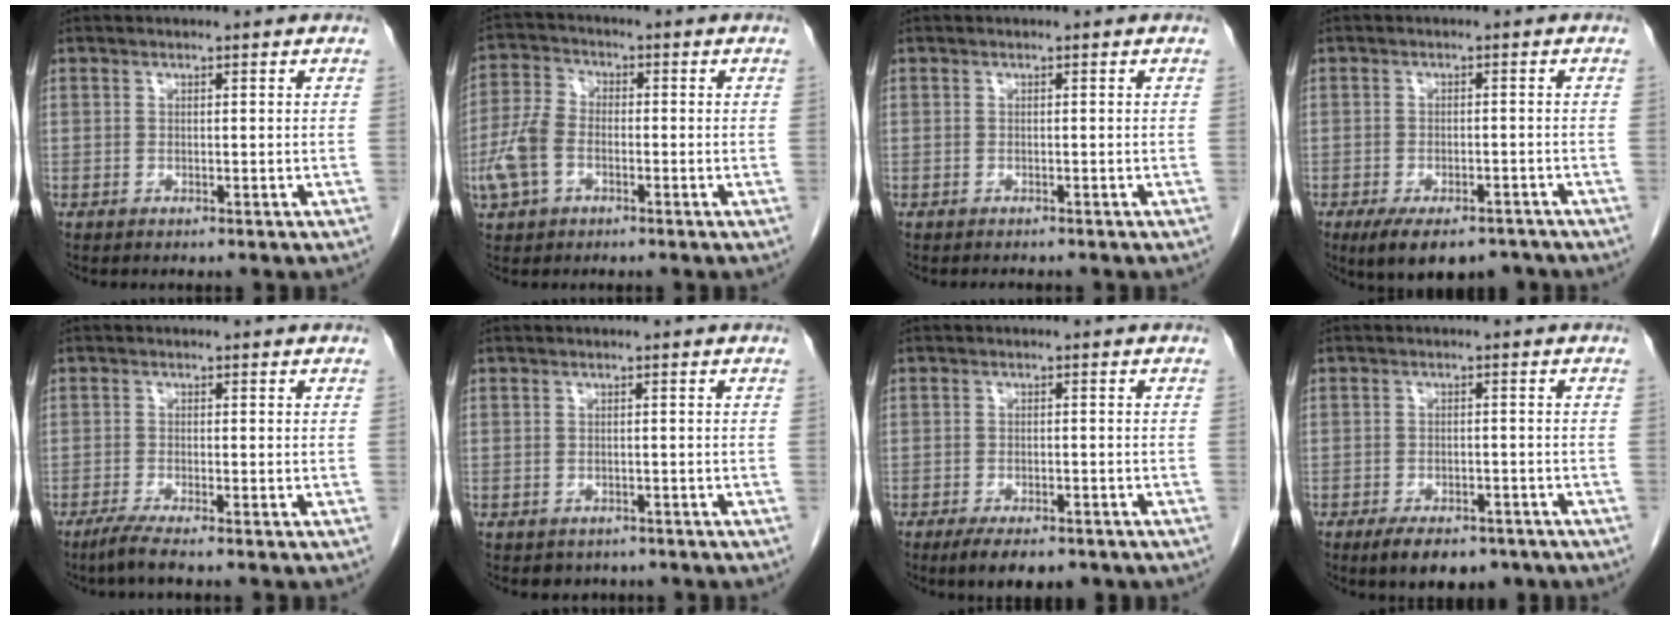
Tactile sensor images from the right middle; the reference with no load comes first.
{"total": 7.0, "force": [-2.3, 4.6, 4.7], "torque": [-0.132, 0.008, -0.050]}
{"total": 1.1, "force": [-1.0, 0.2, 0.3], "torque": [-0.008, -0.003, -0.013]}
{"total": 8.8, "force": [-6.7, 3.6, 4.5], "torque": [-0.062, -0.002, -0.104]}
{"total": 2.8, "force": [-2.1, -0.4, 1.8], "torque": [-0.044, -0.009, -0.047]}
{"total": 2.5, "force": [-2.0, 1.6, 0.3], "torque": [-0.007, 0.004, -0.025]}
{"total": 6.8, "force": [-5.0, 2.5, 3.9], "torque": [-0.052, -0.006, -0.069]}
{"total": 7.6, "force": [-5.6, 3.4, 3.8], "torque": [-0.053, 0.000, -0.081]}